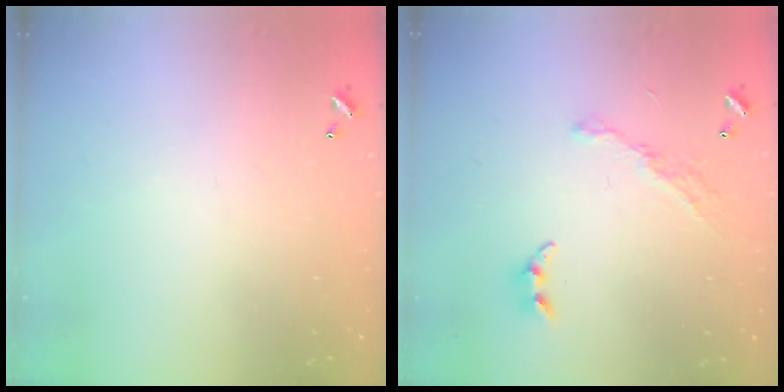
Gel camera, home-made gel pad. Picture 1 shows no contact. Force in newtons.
{"total": 8.2, "press": 8.2, "slide": 0.9}